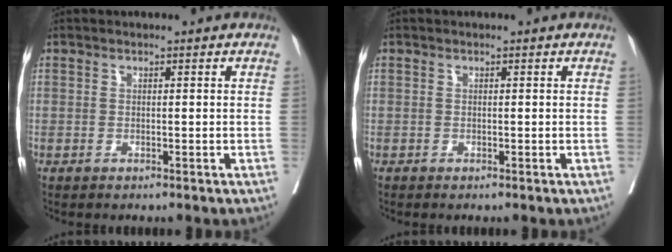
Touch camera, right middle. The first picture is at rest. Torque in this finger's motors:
{"motor_torque": [0.05, -0.01, -0.01, 0.00]}